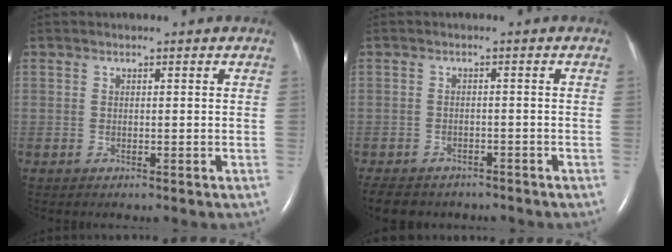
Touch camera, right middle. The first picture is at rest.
{"total": 9.7, "force": [-8.0, 4.4, 3.2], "torque": [-0.069, -0.005, -0.103]}